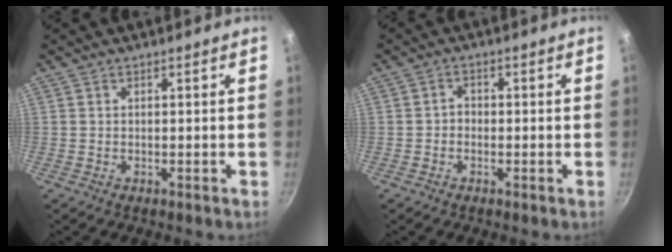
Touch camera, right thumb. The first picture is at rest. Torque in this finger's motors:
{"motor_torque": [-0.37, -0.37, -0.33, 0.08, -0.04]}